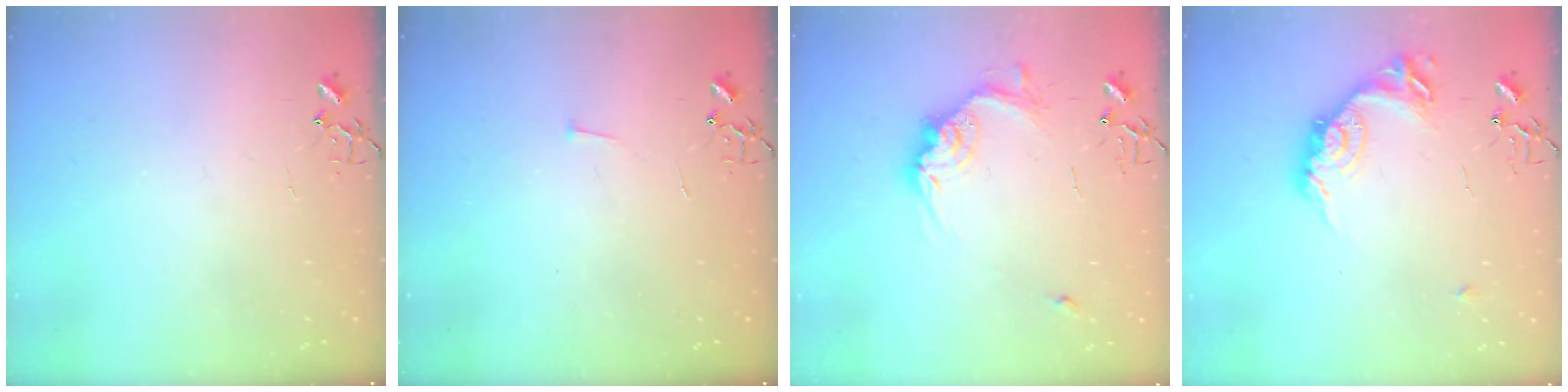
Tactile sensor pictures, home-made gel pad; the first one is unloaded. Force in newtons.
{"total": 3.0, "press": 2.9, "slide": 0.3}
{"total": 14.6, "press": 14.6, "slide": 0.9}
{"total": 16.3, "press": 16.3, "slide": 0.9}